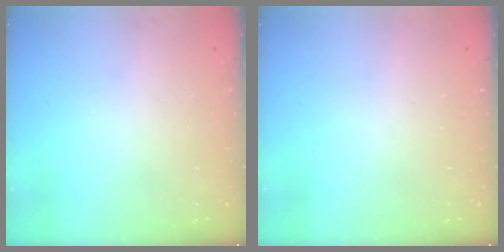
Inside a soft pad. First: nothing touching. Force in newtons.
{"total": 0.0}